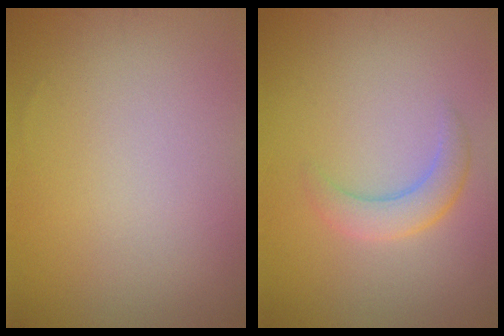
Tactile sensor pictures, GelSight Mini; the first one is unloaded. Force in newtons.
{"total": 2.6, "press": 2.6, "slide": 0.3}